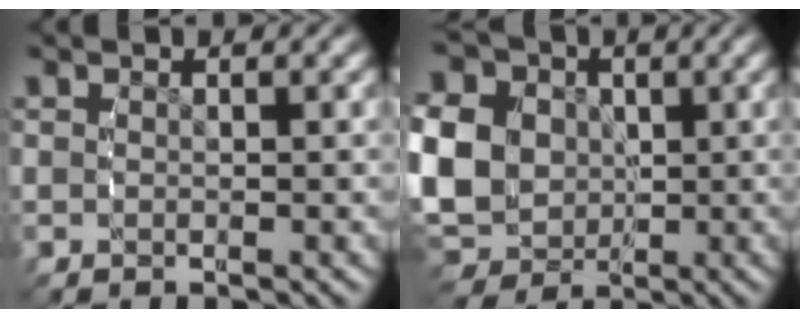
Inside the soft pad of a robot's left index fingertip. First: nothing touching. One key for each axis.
{"total": 11.2, "fx": 0.0, "fy": 10.0, "fz": 5.0, "tx": -0.122, "ty": -0.026, "tz": 0.000}